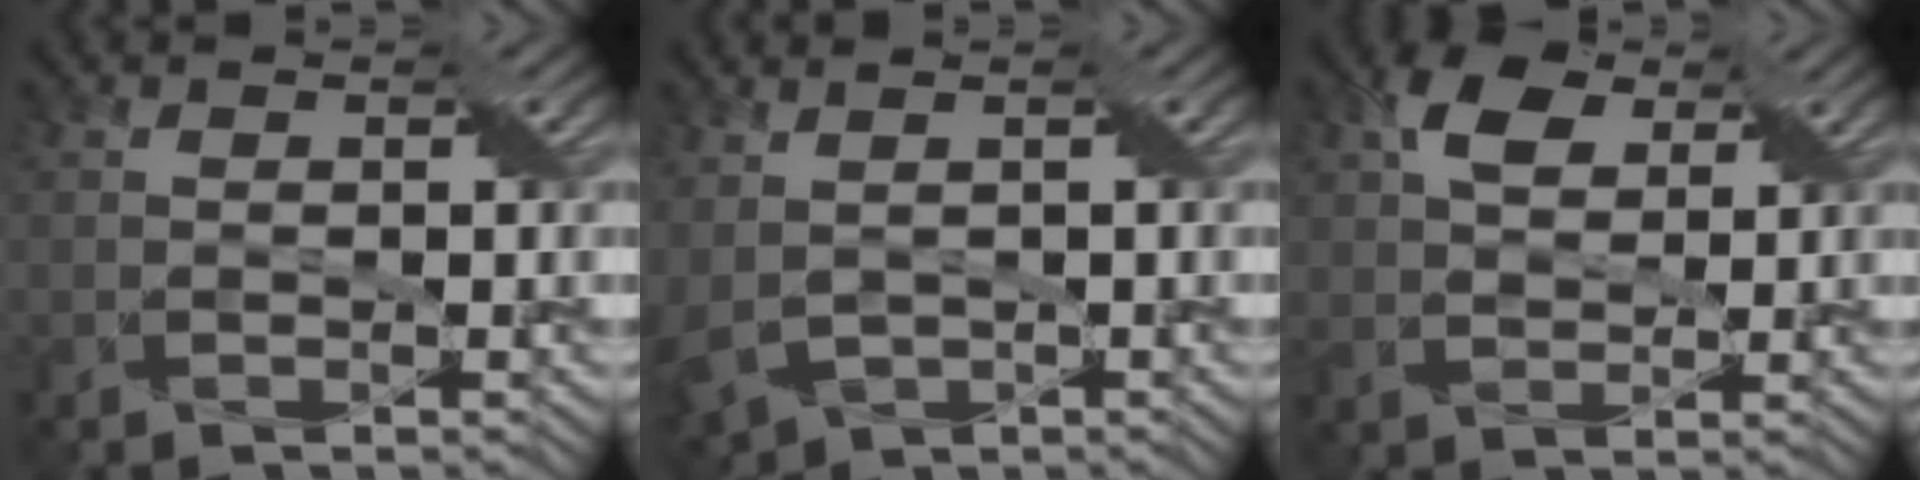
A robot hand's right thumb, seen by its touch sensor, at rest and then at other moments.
{"total": 4.8, "force": [-0.2, 2.8, 3.9], "torque": [-0.103, -0.010, 0.006]}
{"total": 5.3, "force": [2.6, 3.3, 3.2], "torque": [-0.067, 0.003, 0.041]}